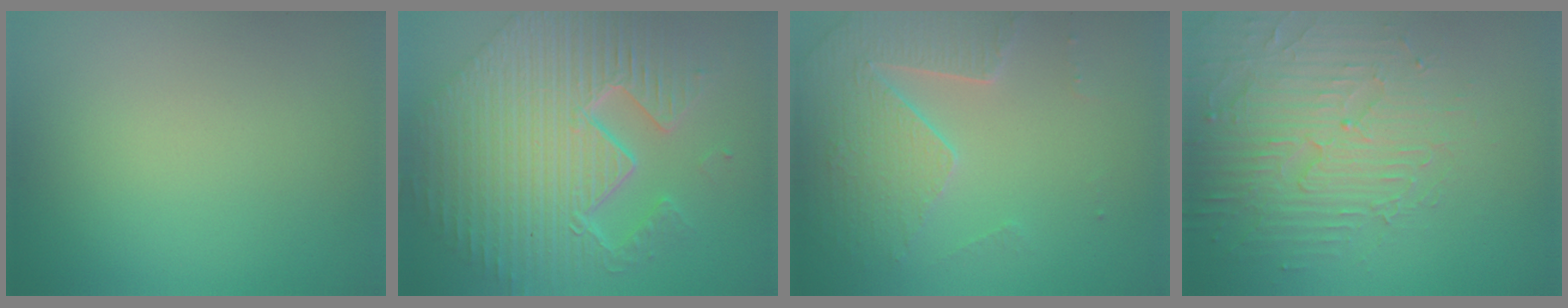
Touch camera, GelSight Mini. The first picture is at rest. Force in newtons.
{"total": 11.9, "press": 7.9, "slide": 9.0}
{"total": 3.9, "press": 3.8, "slide": 0.8}
{"total": 5.2, "press": 4.7, "slide": 2.1}